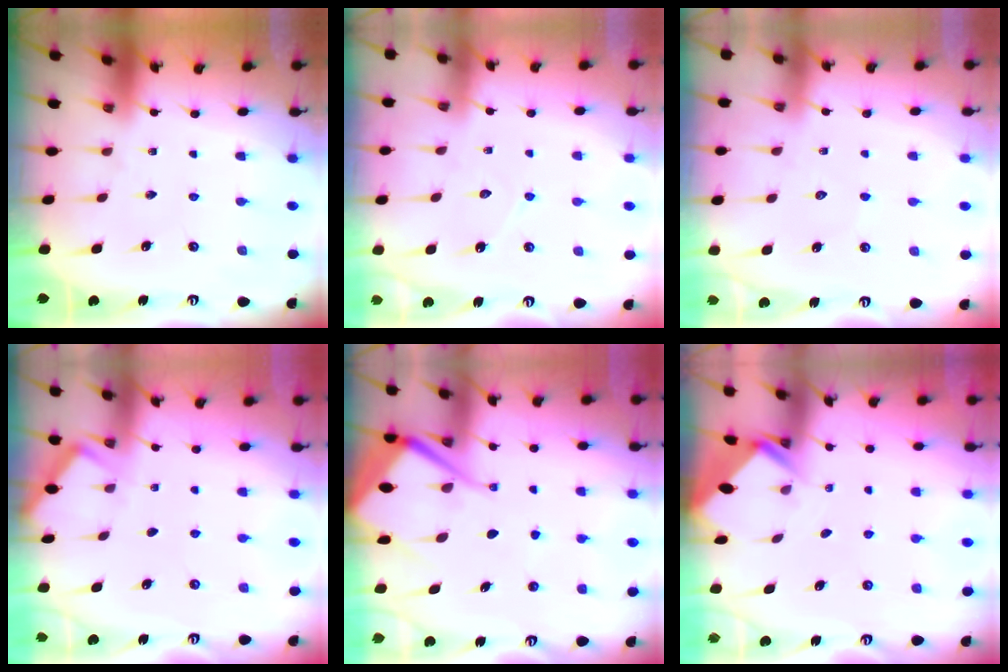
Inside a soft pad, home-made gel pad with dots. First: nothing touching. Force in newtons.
{"total": 5.8, "press": 5.8, "slide": 0.5}
{"total": 4.9, "press": 4.9, "slide": 0.7}
{"total": 2.7, "press": 2.7, "slide": 0.2}
{"total": 13.2, "press": 13.2, "slide": 1.3}
{"total": 2.6, "press": 2.6, "slide": 0.2}